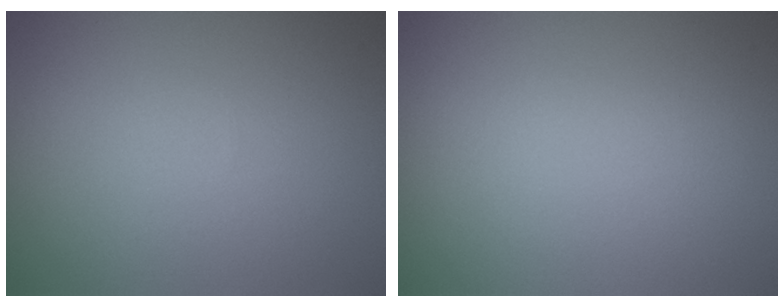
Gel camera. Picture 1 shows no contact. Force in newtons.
{"total": 0.0}